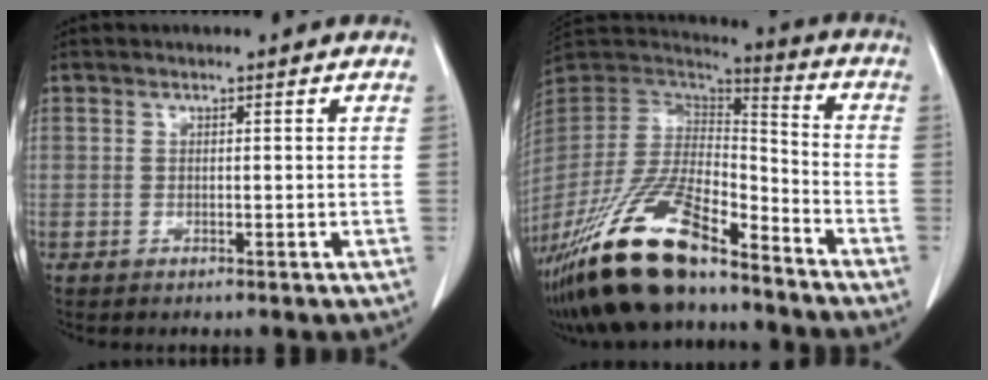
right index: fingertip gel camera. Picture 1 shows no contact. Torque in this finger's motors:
{"motor_torque": [0.98, -0.83, 0.41, 0.10]}